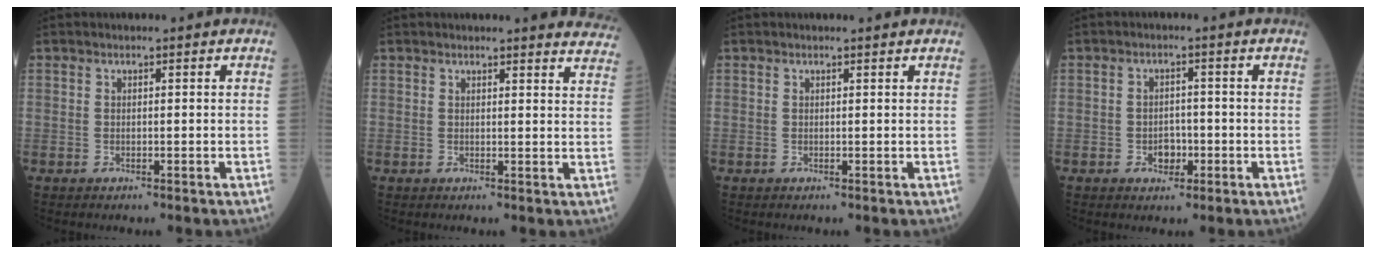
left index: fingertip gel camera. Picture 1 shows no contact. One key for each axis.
{"total": 10.1, "fx": 10.0, "fy": 0.9, "fz": 1.3, "tx": 0.021, "ty": -0.049, "tz": 0.072}
{"total": 0.6, "fx": 0.6, "fy": -0.1, "fz": 0.1, "tx": -0.005, "ty": -0.004, "tz": 0.007}
{"total": 2.8, "fx": -1.1, "fy": 2.0, "fz": 1.6, "tx": -0.018, "ty": 0.005, "tz": -0.013}